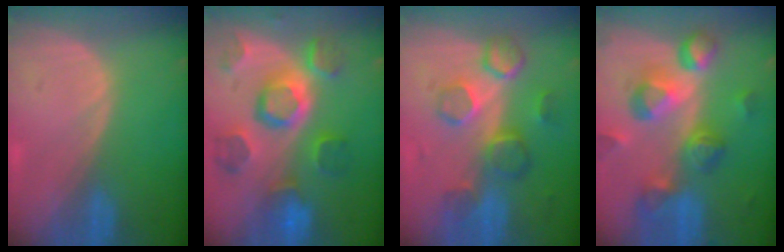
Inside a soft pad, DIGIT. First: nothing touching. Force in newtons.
{"total": 11.4, "press": 10.1, "slide": 5.2}
{"total": 8.5, "press": 7.8, "slide": 3.5}
{"total": 10.5, "press": 9.4, "slide": 4.7}